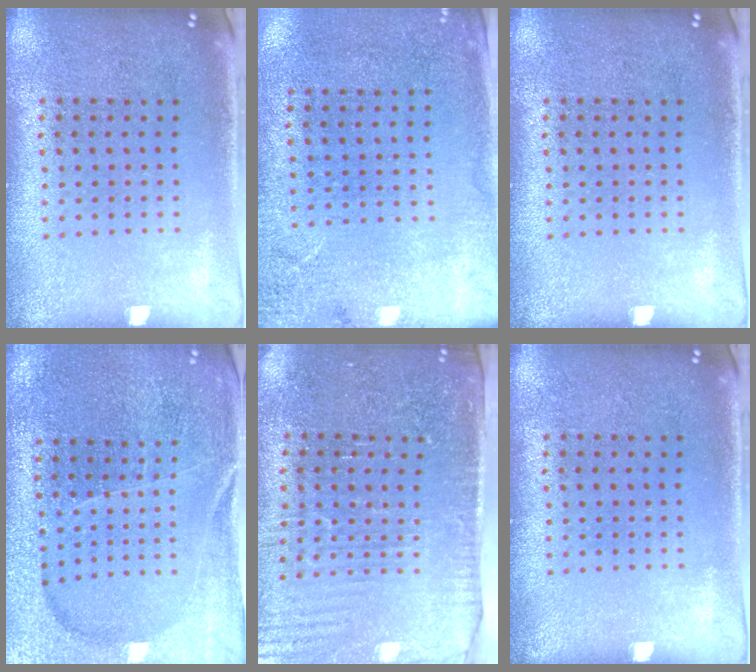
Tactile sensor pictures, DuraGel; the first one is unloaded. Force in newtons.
{"total": 2.7, "press": 2.2, "slide": 1.6}
{"total": 0.0}
{"total": 3.1, "press": 3.1, "slide": 0.4}
{"total": 3.5, "press": 3.4, "slide": 0.8}
{"total": 0.0}